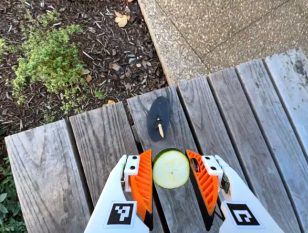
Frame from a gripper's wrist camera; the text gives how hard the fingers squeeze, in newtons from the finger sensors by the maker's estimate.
{"total": 5.9, "left": 6.0, "right": 5.9}